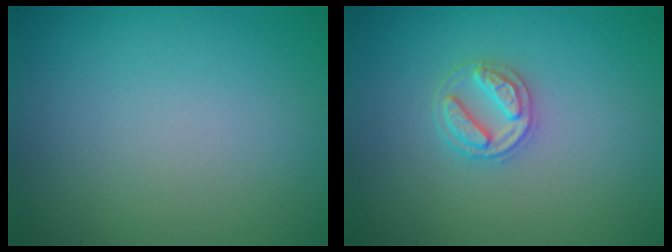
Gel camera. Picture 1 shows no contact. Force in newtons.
{"total": 2.6, "press": 2.5, "slide": 0.5}